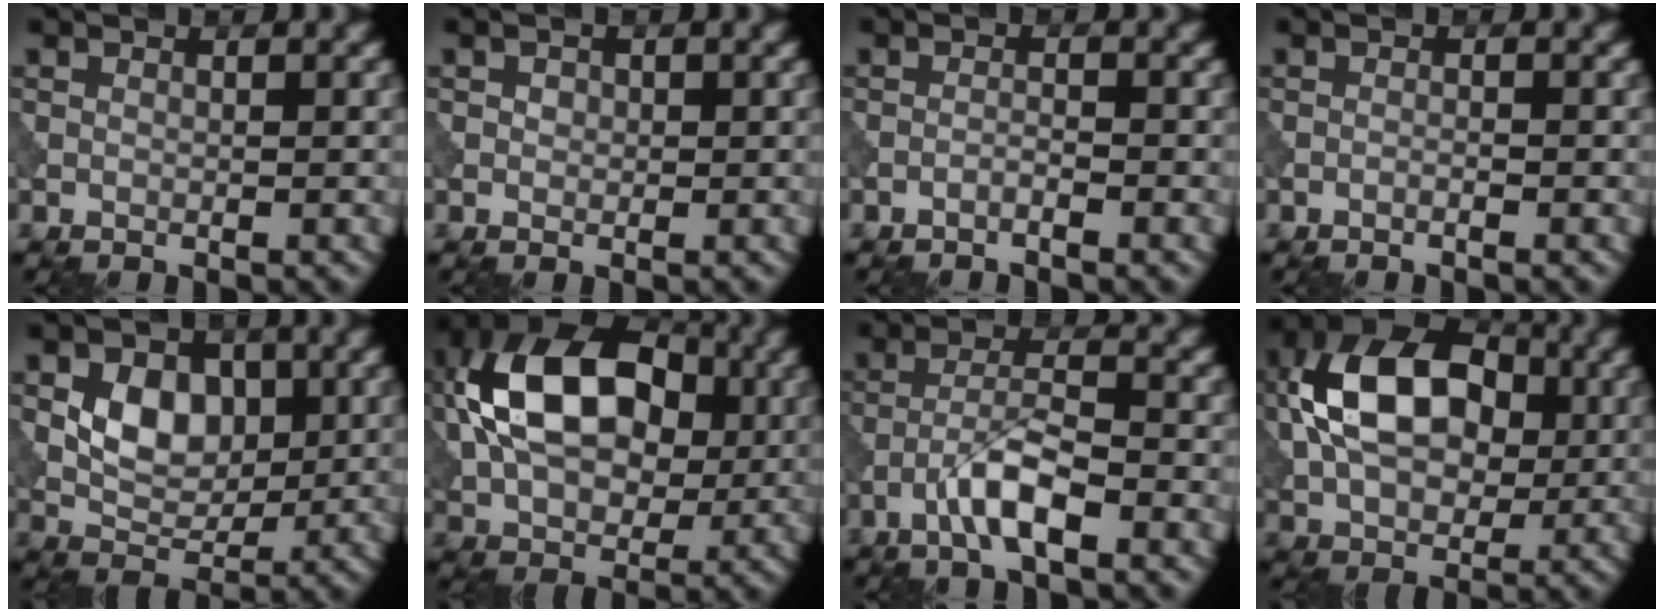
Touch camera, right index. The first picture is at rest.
{"total": 0.8, "force": [0.1, 0.7, 0.3], "torque": [-0.005, -0.002, 0.000]}
{"total": 1.0, "force": [-0.8, 0.0, 0.6], "torque": [-0.013, 0.004, -0.017]}
{"total": 0.7, "force": [-0.5, 0.0, 0.5], "torque": [-0.014, 0.000, -0.013]}
{"total": 5.0, "force": [0.9, 3.6, 3.4], "torque": [-0.057, -0.003, 0.013]}
{"total": 13.2, "force": [1.9, 8.5, 10.0], "torque": [-0.182, 0.026, 0.017]}
{"total": 4.6, "force": [-2.4, 1.1, 3.8], "torque": [-0.072, 0.010, -0.051]}
{"total": 11.8, "force": [1.4, 7.6, 8.9], "torque": [-0.169, 0.024, 0.009]}